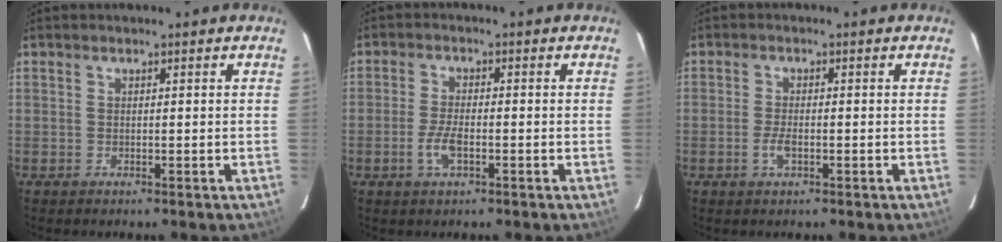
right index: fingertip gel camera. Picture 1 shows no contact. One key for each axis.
{"total": 4.3, "fx": -1.7, "fy": 1.6, "fz": 3.7, "tx": -0.080, "ty": -0.002, "tz": -0.034}
{"total": 2.7, "fx": -1.1, "fy": 1.1, "fz": 2.3, "tx": -0.050, "ty": -0.002, "tz": -0.021}